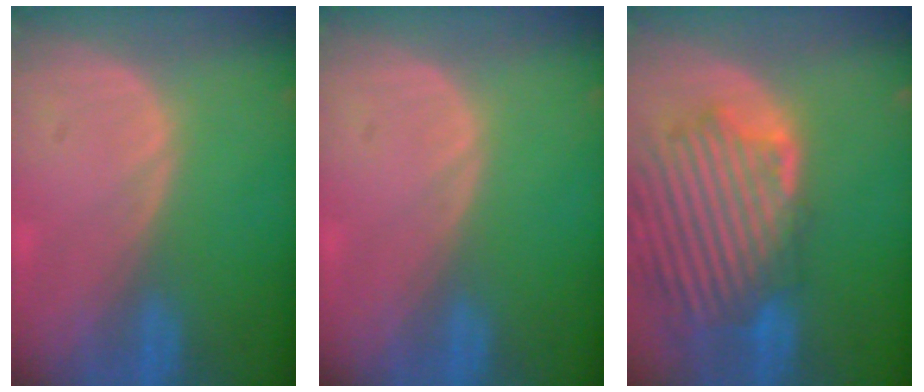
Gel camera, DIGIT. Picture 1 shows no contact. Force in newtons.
{"total": 0.0}
{"total": 13.5, "press": 11.7, "slide": 6.7}